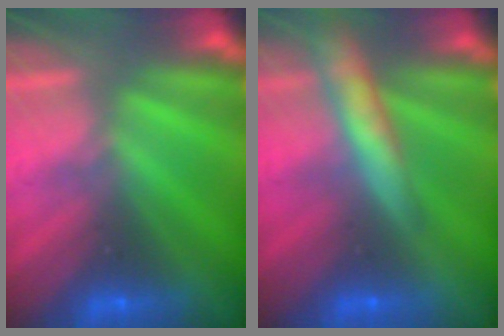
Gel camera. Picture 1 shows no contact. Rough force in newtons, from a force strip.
{"total": 7.5}